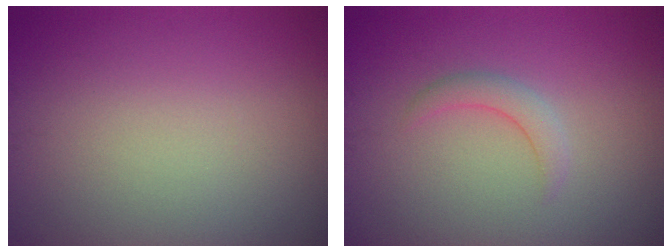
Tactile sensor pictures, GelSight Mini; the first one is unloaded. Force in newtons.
{"total": 1.7, "press": 1.7, "slide": 0.2}